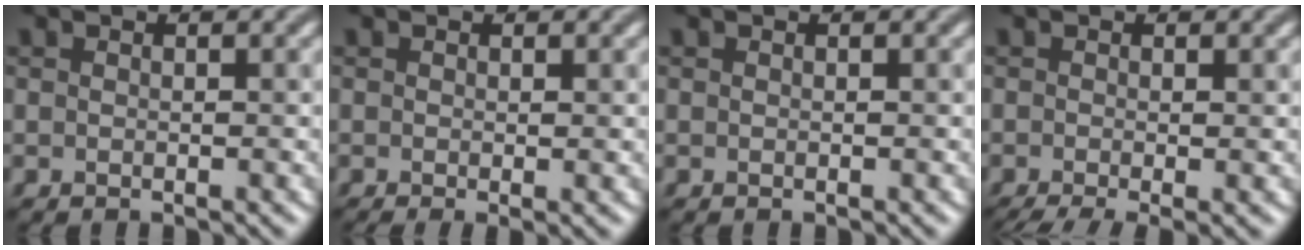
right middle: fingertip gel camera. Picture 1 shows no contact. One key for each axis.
{"total": 1.2, "fx": -0.2, "fy": 0.2, "fz": 1.1, "tx": -0.018, "ty": -0.008, "tz": -0.004}
{"total": 0.0}
{"total": 4.2, "fx": -2.0, "fy": 1.1, "fz": 3.5, "tx": -0.049, "ty": -0.014, "tz": -0.033}